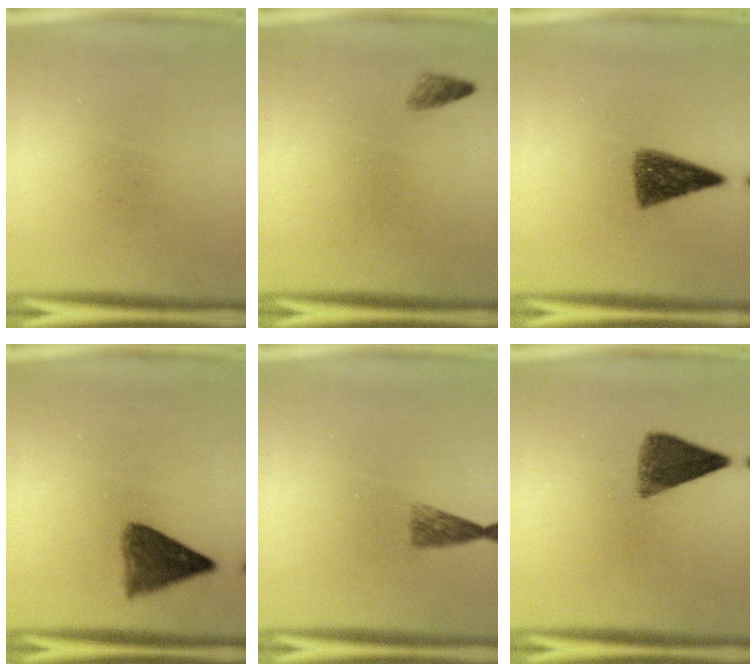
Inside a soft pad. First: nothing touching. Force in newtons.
{"total": 1.1}
{"total": 7.3}
{"total": 6.5}
{"total": 2.4}
{"total": 6.4}